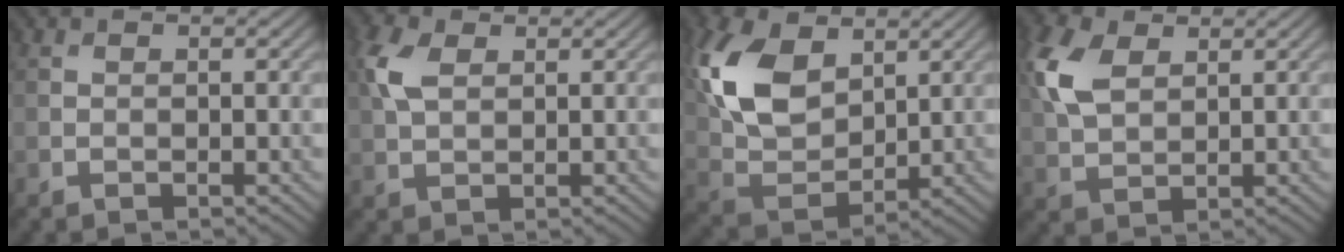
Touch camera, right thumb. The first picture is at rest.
{"total": 4.4, "force": [1.6, 2.7, 3.1], "torque": [-0.086, 0.008, 0.027]}
{"total": 12.1, "force": [4.5, 7.4, 8.3], "torque": [-0.211, 0.014, 0.088]}
{"total": 7.1, "force": [2.8, 4.3, 4.9], "torque": [-0.134, 0.011, 0.054]}